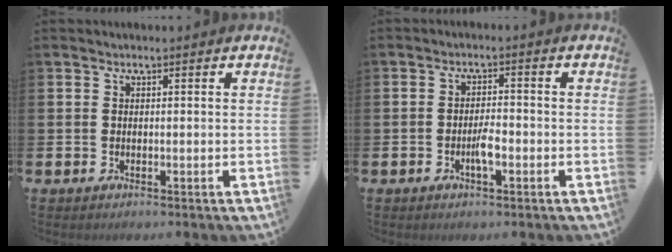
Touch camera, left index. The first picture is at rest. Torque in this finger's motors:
{"motor_torque": [0.09, 0.02, 0.26, 0.05]}